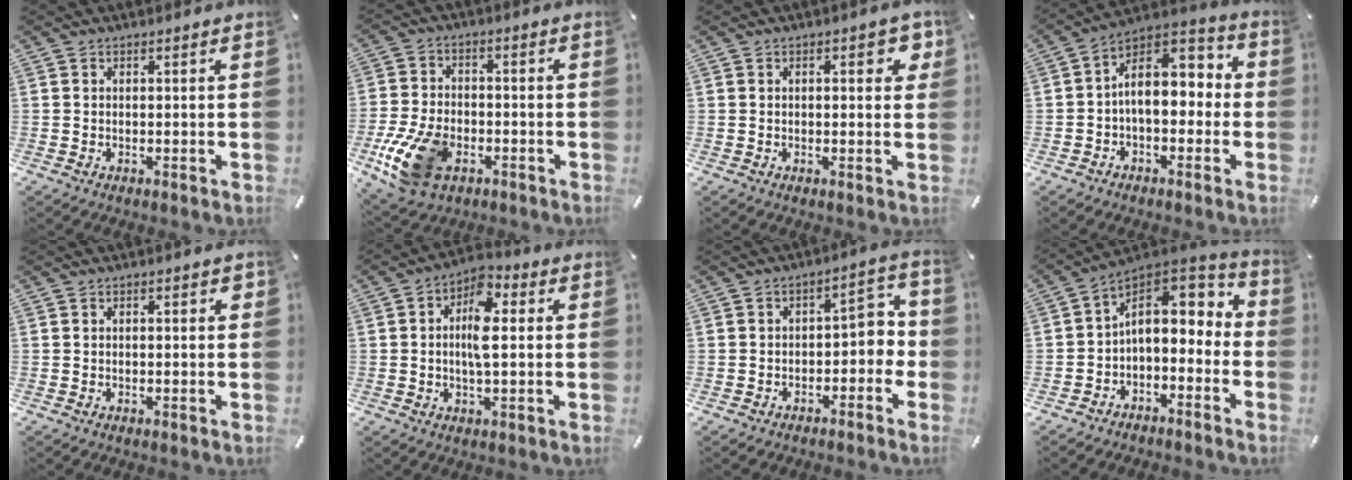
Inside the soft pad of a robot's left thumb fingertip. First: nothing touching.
{"total": 14.4, "force": [-5.9, 9.0, 9.5], "torque": [-0.198, 0.022, -0.099]}
{"total": 4.7, "force": [1.3, 2.0, 4.0], "torque": [-0.043, -0.006, 0.011]}
{"total": 10.5, "force": [0.3, 7.6, 7.2], "torque": [-0.100, -0.004, 0.008]}
{"total": 1.0, "force": [0.0, 0.3, 0.9], "torque": [-0.017, 0.002, -0.002]}
{"total": 8.8, "force": [0.6, 4.1, 7.8], "torque": [-0.133, -0.001, 0.005]}
{"total": 6.0, "force": [-1.1, 4.0, 4.4], "torque": [-0.058, 0.006, -0.027]}
{"total": 10.9, "force": [2.1, 7.7, 7.5], "torque": [-0.102, -0.013, 0.041]}